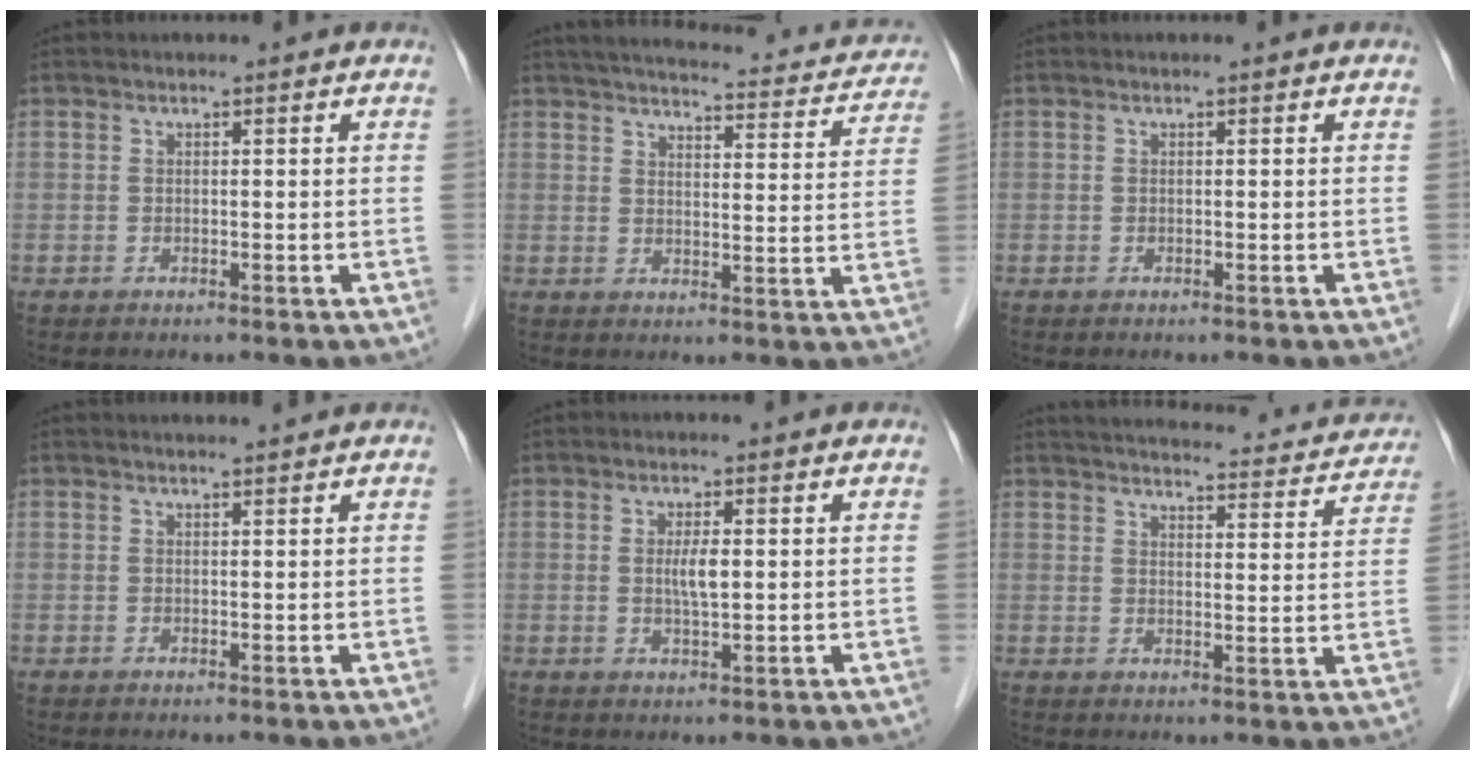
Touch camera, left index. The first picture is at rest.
{"total": 23.9, "force": [21.9, 4.9, 8.4], "torque": [-0.118, -0.014, 0.257]}
{"total": 0.0}
{"total": 2.2, "force": [2.2, -0.1, 0.6], "torque": [-0.008, 0.009, 0.031]}
{"total": 2.7, "force": [0.4, 0.3, 2.6], "torque": [-0.051, -0.002, 0.008]}
{"total": 24.3, "force": [22.9, 4.6, 6.7], "torque": [-0.097, -0.022, 0.271]}